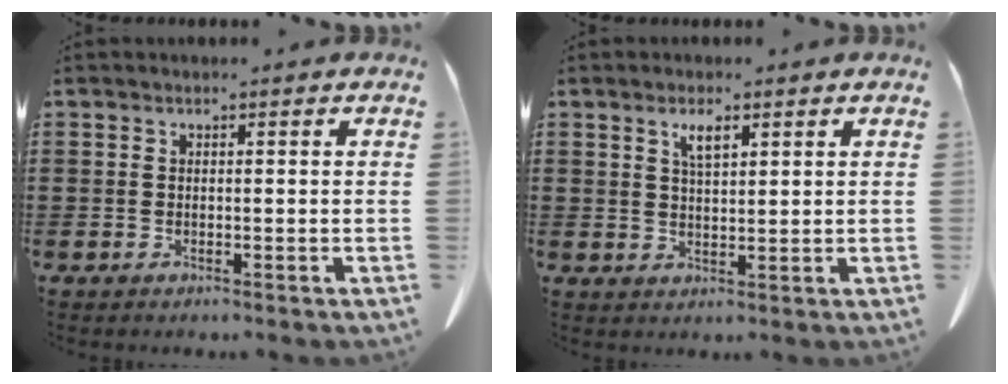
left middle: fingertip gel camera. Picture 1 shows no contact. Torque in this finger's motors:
{"motor_torque": [-0.36, 0.90, 0.02, 0.04]}